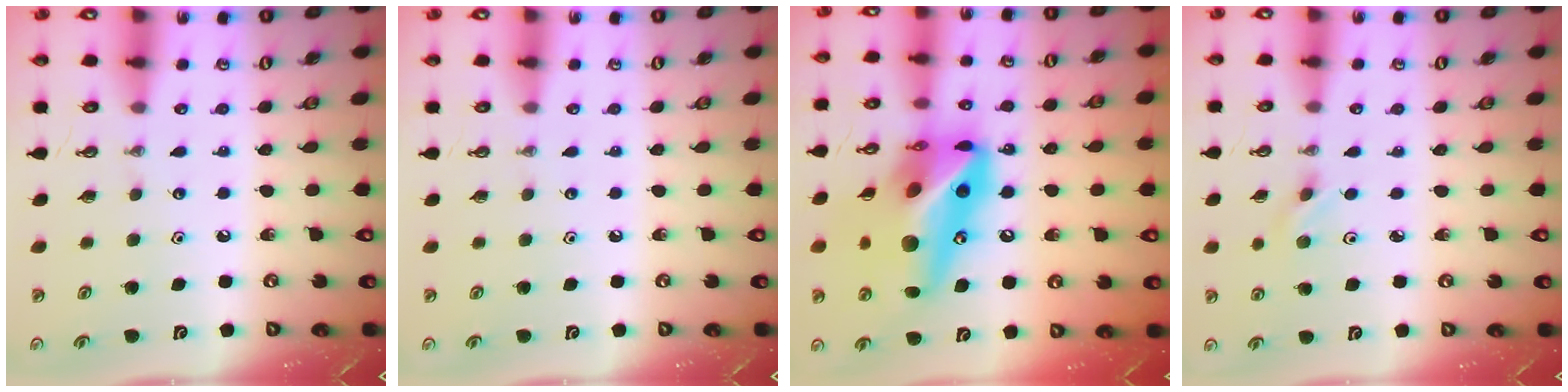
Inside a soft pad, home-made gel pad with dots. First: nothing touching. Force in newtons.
{"total": 0.0}
{"total": 21.6, "press": 21.3, "slide": 3.3}
{"total": 2.7, "press": 2.3, "slide": 1.4}